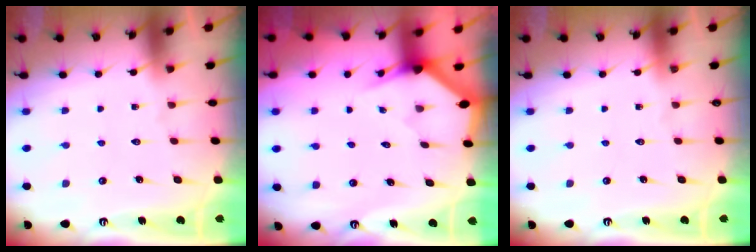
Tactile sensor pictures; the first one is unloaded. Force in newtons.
{"total": 2.2, "press": 2.2, "slide": 0.1}
{"total": 0.0}